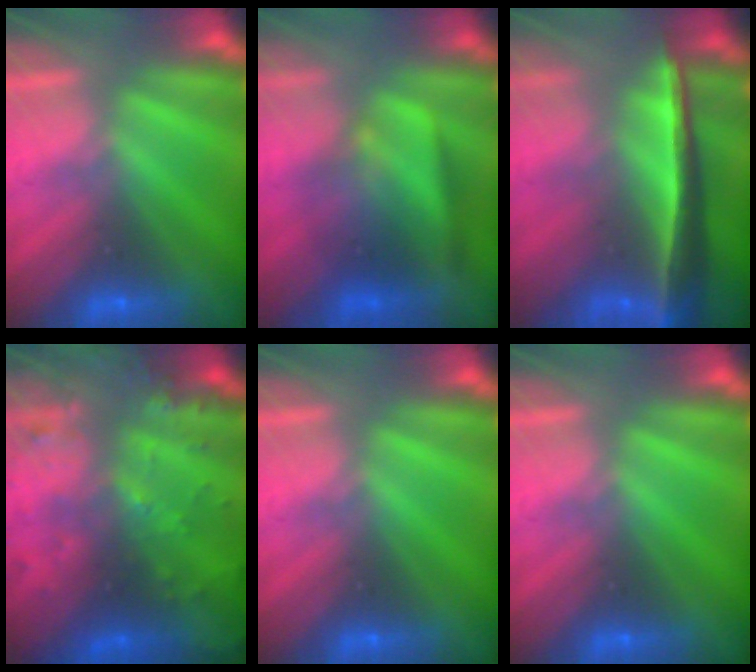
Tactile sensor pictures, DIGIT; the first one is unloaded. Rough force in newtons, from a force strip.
{"total": 3.5}
{"total": 8.4}
{"total": 5.8}
{"total": 0.0}
{"total": 0.0}